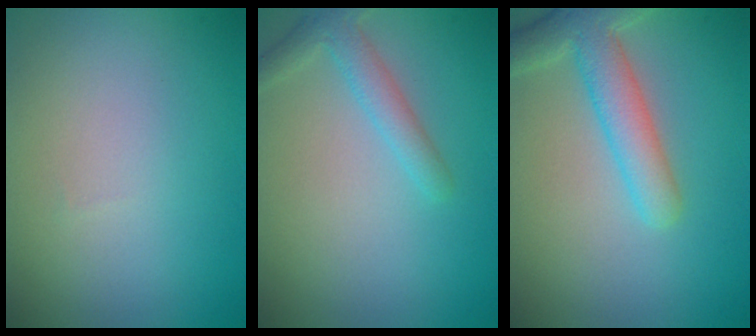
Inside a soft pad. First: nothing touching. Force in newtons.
{"total": 2.5, "press": 2.5, "slide": 0.2}
{"total": 4.8, "press": 4.8, "slide": 0.4}